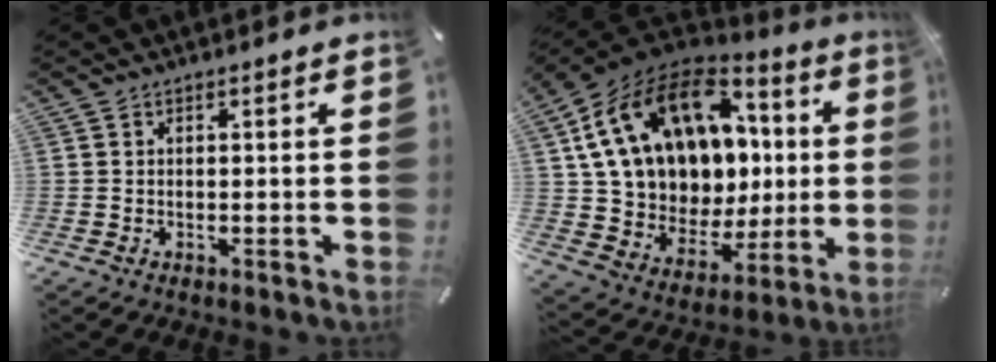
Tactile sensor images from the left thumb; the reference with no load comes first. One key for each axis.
{"total": 19.8, "fx": 7.5, "fy": 13.9, "fz": 12.0, "tx": -0.232, "ty": -0.045, "tz": 0.148}